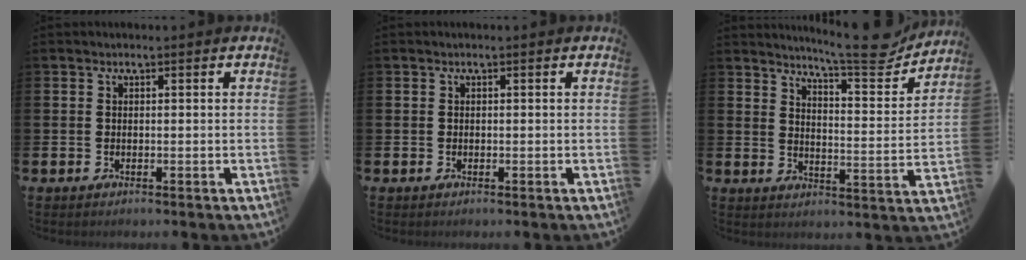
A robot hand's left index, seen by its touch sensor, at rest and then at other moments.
{"total": 0.0}
{"total": 8.7, "force": [7.9, 0.7, 3.5], "torque": [-0.061, -0.054, 0.134]}